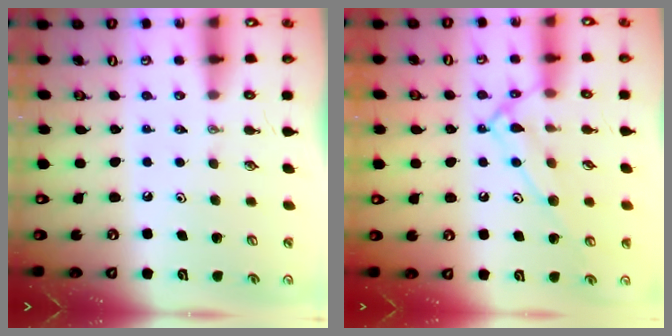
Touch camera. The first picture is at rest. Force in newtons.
{"total": 12.0, "press": 12.0, "slide": 0.9}